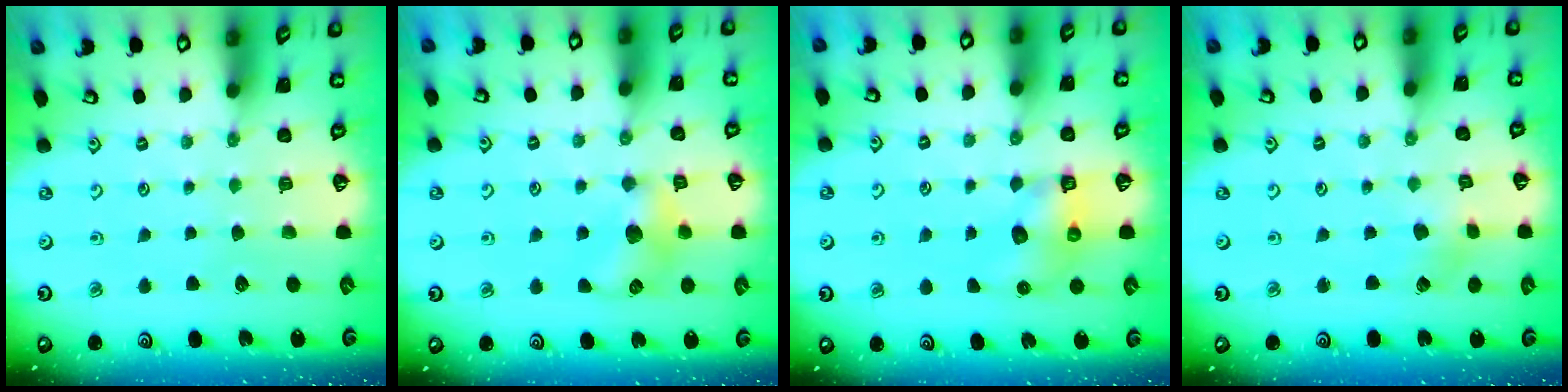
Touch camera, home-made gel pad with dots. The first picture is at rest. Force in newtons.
{"total": 9.8, "press": 9.8, "slide": 0.7}
{"total": 6.3, "press": 6.2, "slide": 0.6}
{"total": 3.0, "press": 3.0, "slide": 0.4}